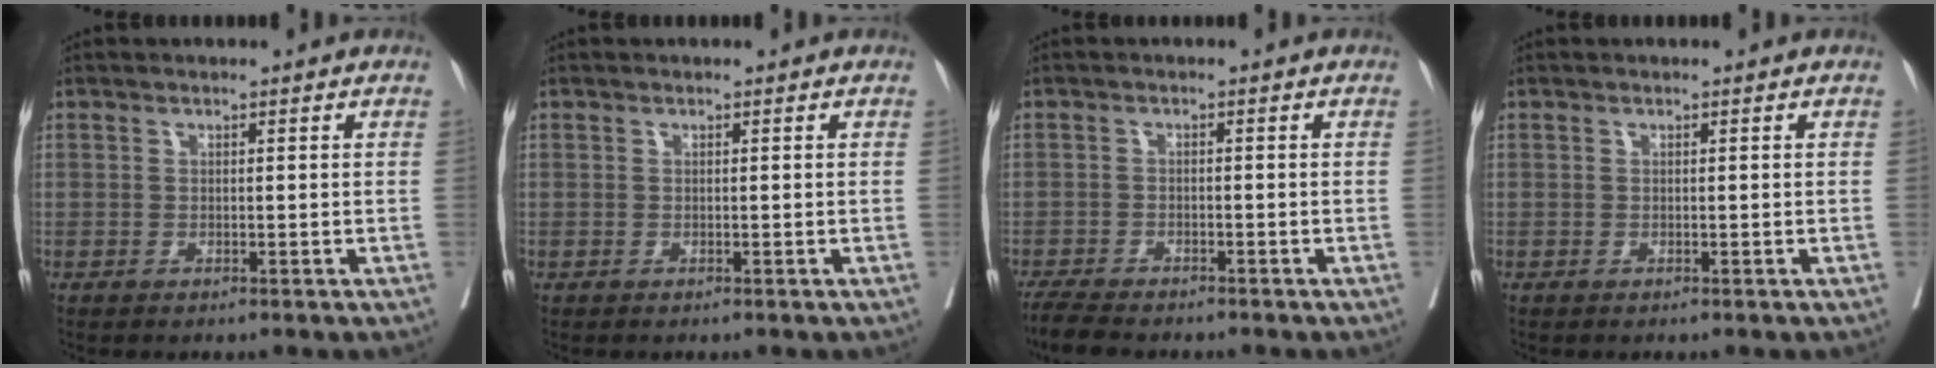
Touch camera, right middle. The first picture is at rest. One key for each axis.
{"total": 0.0}
{"total": 5.7, "fx": -5.1, "fy": 1.1, "fz": 2.4, "tx": -0.040, "ty": -0.015, "tz": -0.086}
{"total": 0.0}